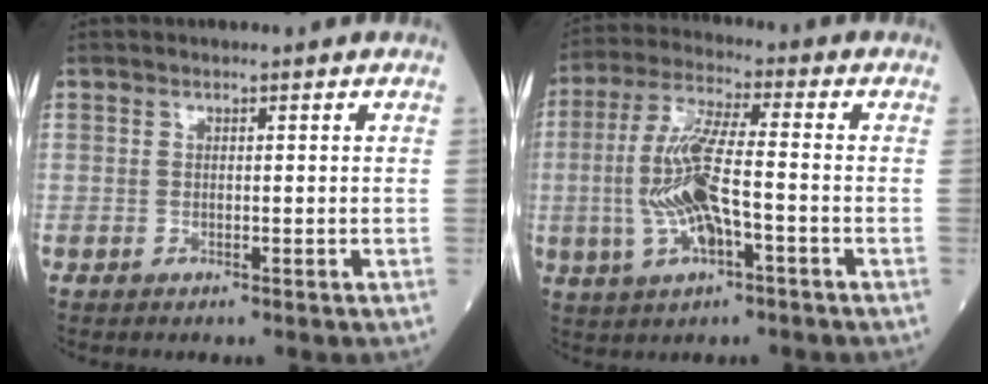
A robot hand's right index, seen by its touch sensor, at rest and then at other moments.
{"total": 11.1, "force": [-2.1, 2.3, 10.6], "torque": [-0.229, 0.001, -0.038]}